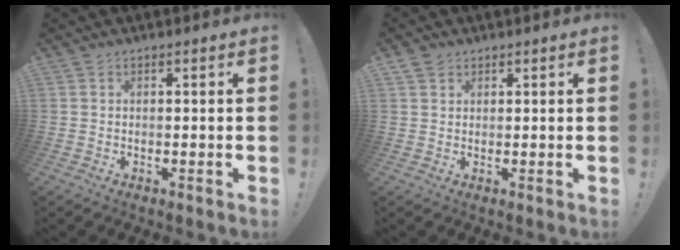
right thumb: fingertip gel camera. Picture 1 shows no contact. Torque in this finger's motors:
{"motor_torque": [-0.12, 0.12, 0.12, 0.10, 0.04]}